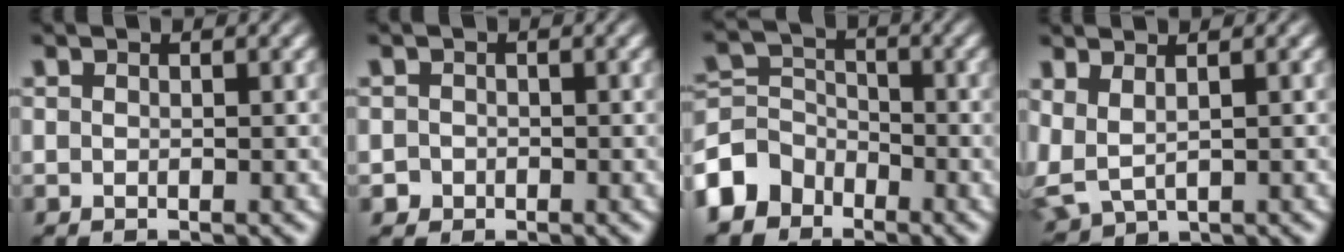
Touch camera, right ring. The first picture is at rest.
{"total": 2.4, "force": [-1.4, 2.0, -0.1], "torque": [-0.003, -0.018, -0.016]}
{"total": 6.0, "force": [-2.5, 5.1, 2.0], "torque": [-0.048, -0.028, -0.036]}
{"total": 4.8, "force": [0.6, 4.3, 2.0], "torque": [-0.089, -0.026, 0.026]}